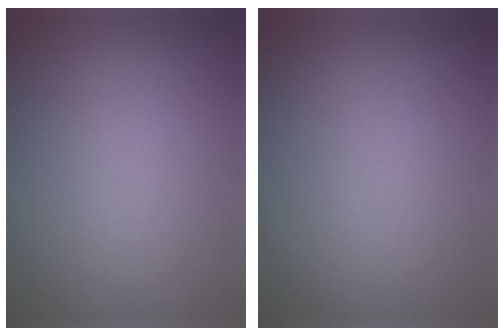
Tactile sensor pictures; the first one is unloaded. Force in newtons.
{"total": 0.0}